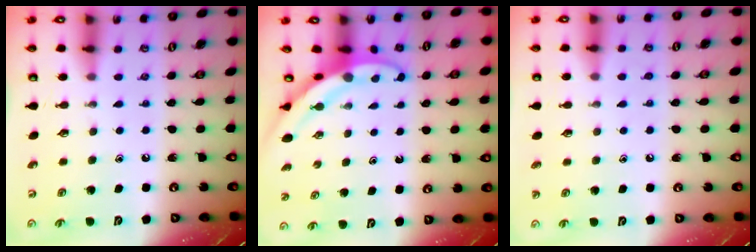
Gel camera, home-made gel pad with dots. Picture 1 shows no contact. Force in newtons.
{"total": 3.2, "press": 3.2, "slide": 0.3}
{"total": 3.4, "press": 3.4, "slide": 0.4}